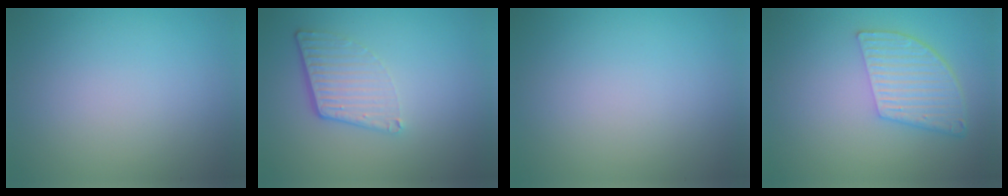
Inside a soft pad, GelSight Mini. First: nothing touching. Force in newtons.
{"total": 4.1, "press": 2.7, "slide": 3.1}
{"total": 0.0}
{"total": 5.6, "press": 4.3, "slide": 3.6}